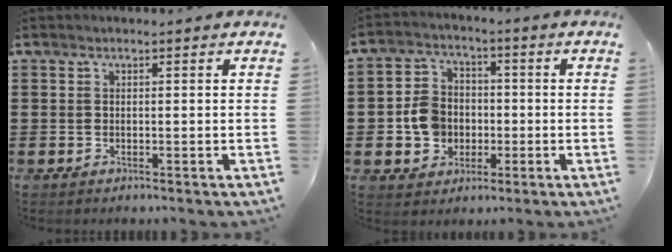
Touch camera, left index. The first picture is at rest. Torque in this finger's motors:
{"motor_torque": [1.21, 0.93, 0.52, 0.09]}